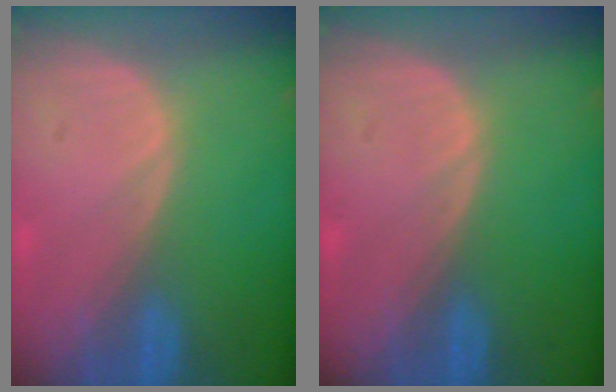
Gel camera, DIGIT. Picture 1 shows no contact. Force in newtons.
{"total": 0.0}